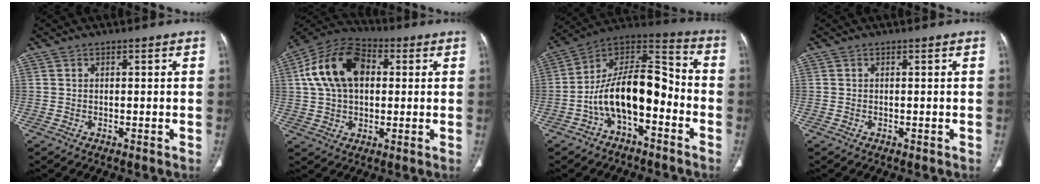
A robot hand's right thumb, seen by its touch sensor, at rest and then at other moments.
{"total": 15.8, "force": [3.0, 10.3, 11.5], "torque": [-0.201, 0.022, 0.045]}
{"total": 16.6, "force": [-5.0, 8.5, 13.4], "torque": [-0.212, 0.082, -0.088]}
{"total": 0.0}